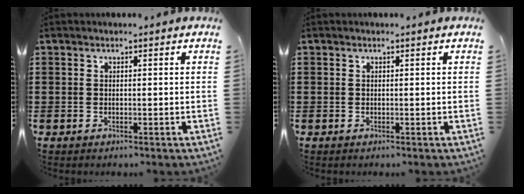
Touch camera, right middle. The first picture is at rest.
{"total": 0.0}